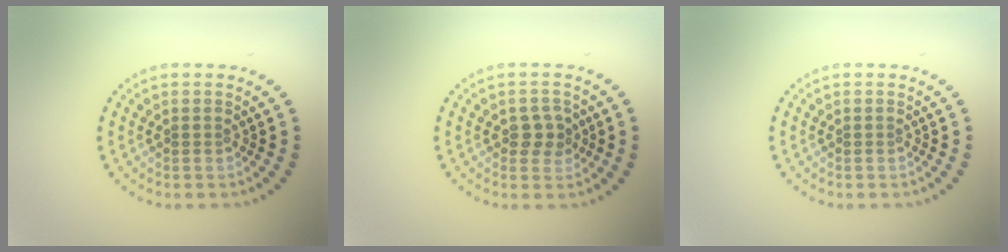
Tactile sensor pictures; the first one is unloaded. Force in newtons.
{"total": 2.2, "press": 2.1, "slide": 0.4}
{"total": 0.0}